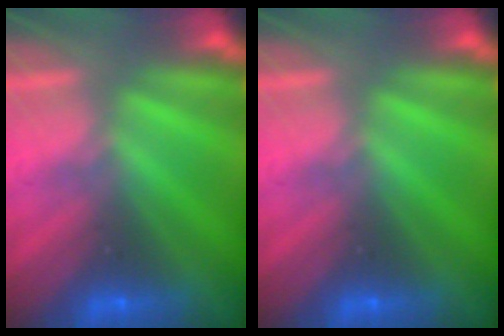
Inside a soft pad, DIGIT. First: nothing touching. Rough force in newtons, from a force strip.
{"total": 0.0}